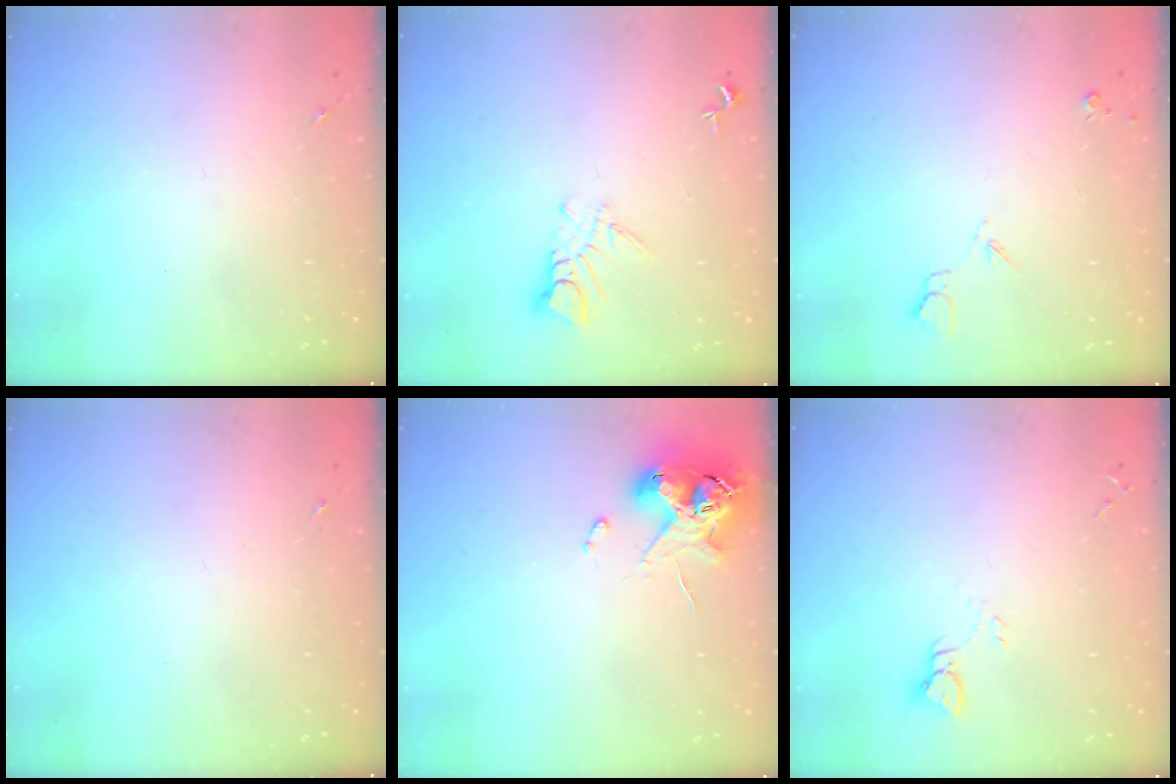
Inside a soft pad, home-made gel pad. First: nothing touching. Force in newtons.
{"total": 5.2, "press": 5.2, "slide": 0.3}
{"total": 5.0, "press": 4.9, "slide": 0.7}
{"total": 0.0}
{"total": 10.9, "press": 10.8, "slide": 1.6}
{"total": 3.5, "press": 3.5, "slide": 0.2}